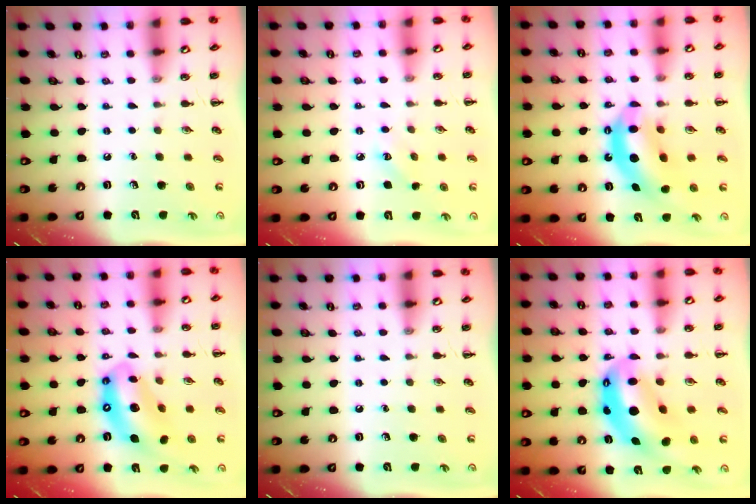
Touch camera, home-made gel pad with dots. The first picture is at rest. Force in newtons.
{"total": 3.4, "press": 3.3, "slide": 0.9}
{"total": 11.4, "press": 10.9, "slide": 3.2}
{"total": 13.8, "press": 13.4, "slide": 3.3}
{"total": 0.0}
{"total": 12.8, "press": 12.4, "slide": 3.2}